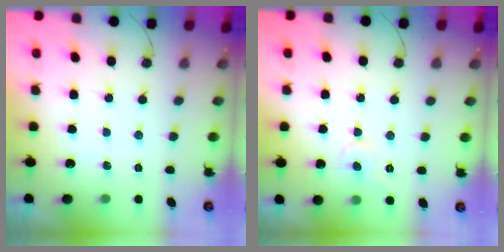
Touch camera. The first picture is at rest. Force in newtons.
{"total": 3.7, "press": 3.7, "slide": 0.1}